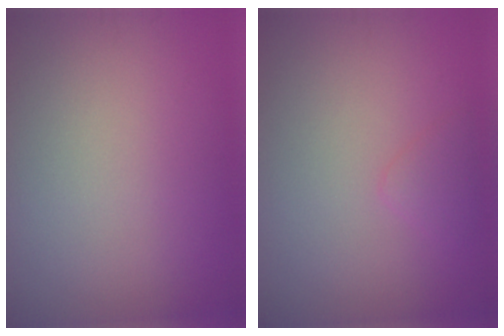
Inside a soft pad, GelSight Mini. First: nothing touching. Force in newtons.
{"total": 1.2, "press": 1.1, "slide": 0.1}